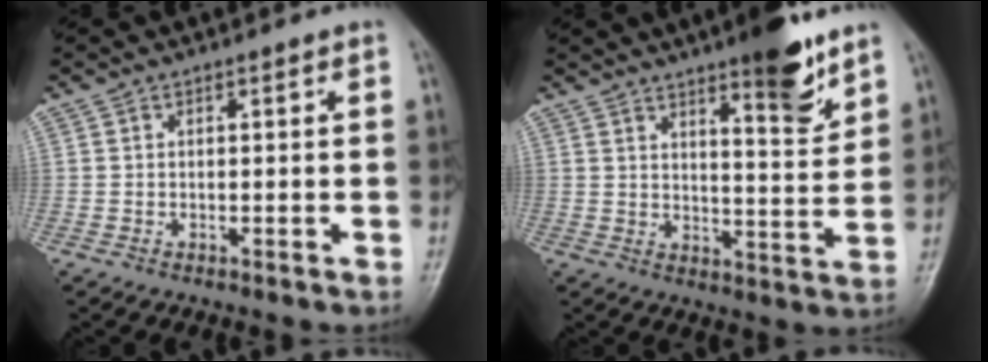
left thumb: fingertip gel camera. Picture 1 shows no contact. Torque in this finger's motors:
{"motor_torque": [1.77, 0.68, 1.08, -1.03, 0.30]}